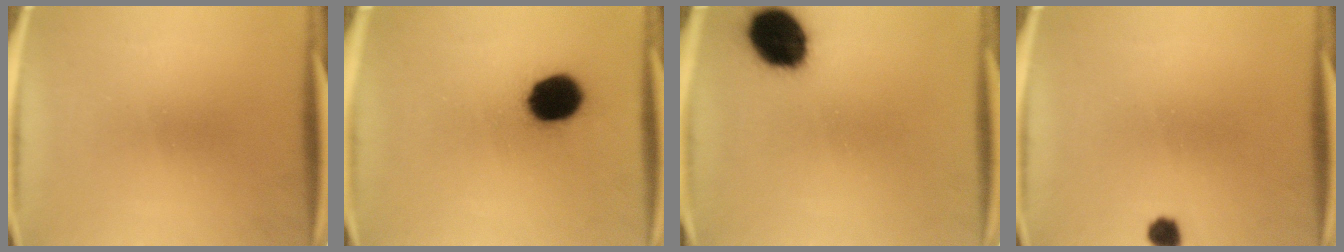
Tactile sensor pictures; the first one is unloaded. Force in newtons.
{"total": 13.6}
{"total": 14.5}
{"total": 2.4}